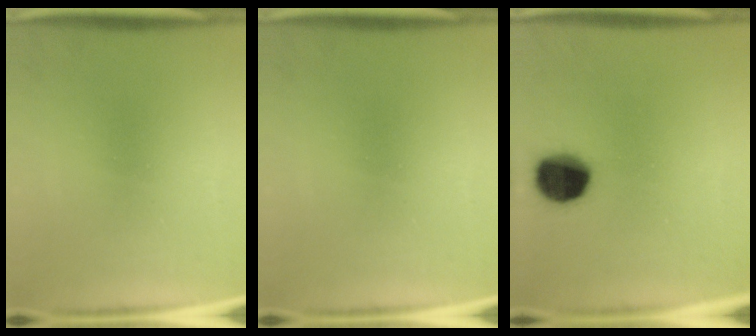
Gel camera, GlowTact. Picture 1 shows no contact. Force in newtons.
{"total": 0.0}
{"total": 11.6}